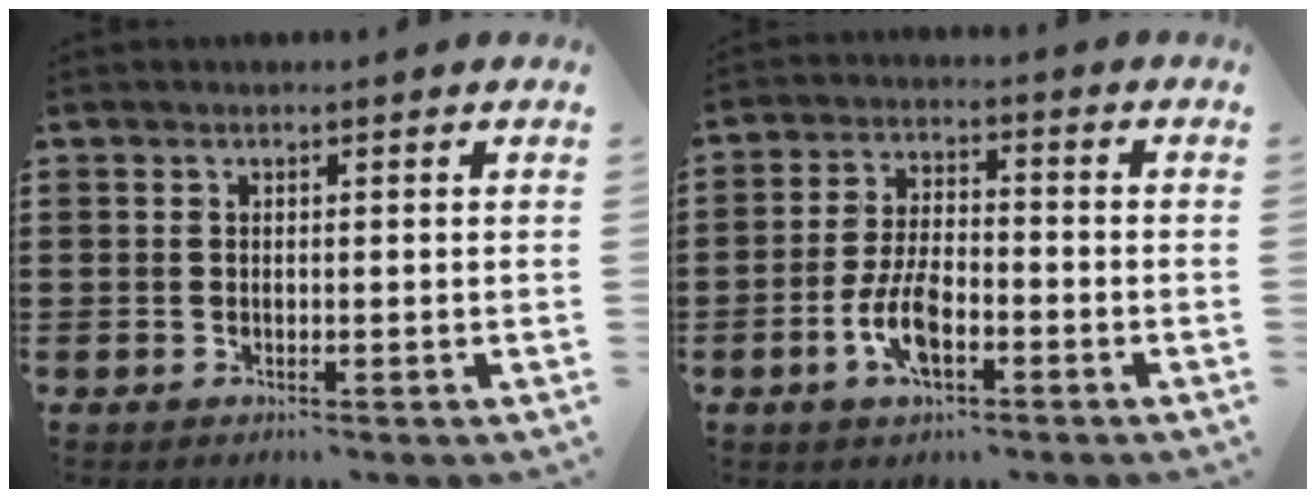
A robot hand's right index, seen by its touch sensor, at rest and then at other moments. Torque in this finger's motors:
{"motor_torque": [2.14, 0.00, 0.97, 0.17]}